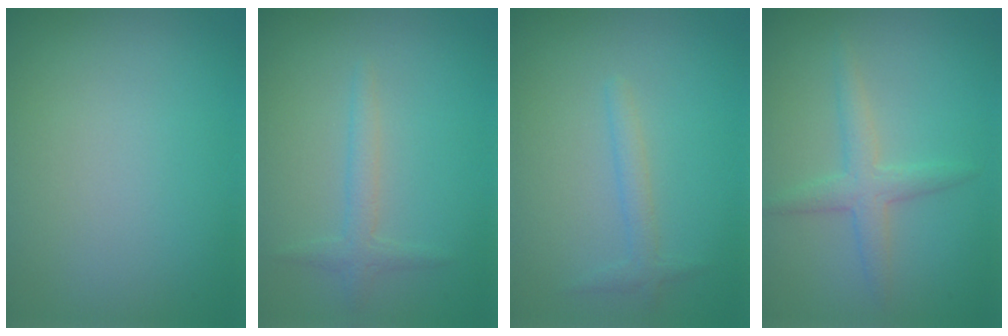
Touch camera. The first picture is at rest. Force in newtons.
{"total": 1.7, "press": 1.7, "slide": 0.1}
{"total": 1.4, "press": 1.4, "slide": 0.0}
{"total": 2.5, "press": 2.5, "slide": 0.1}